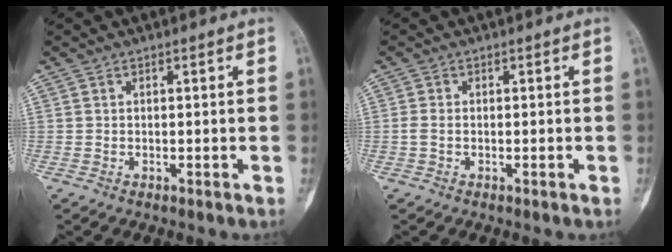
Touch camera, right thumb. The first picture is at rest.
{"total": 1.7, "force": [-0.4, 0.7, 1.4], "torque": [-0.031, 0.000, -0.008]}